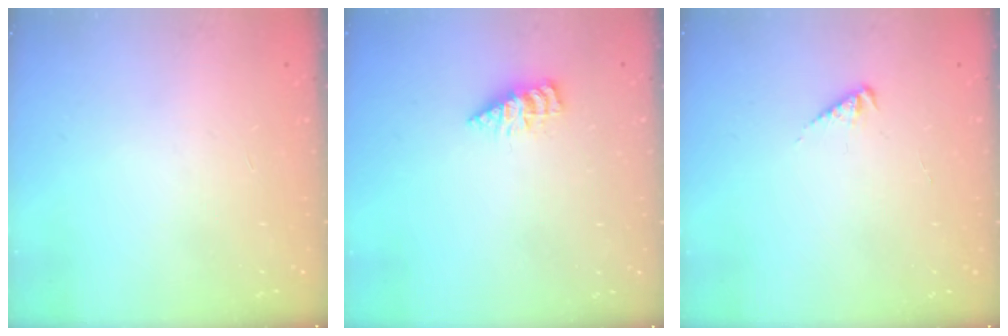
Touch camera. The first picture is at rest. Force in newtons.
{"total": 2.9, "press": 2.8, "slide": 0.4}
{"total": 2.6, "press": 2.6, "slide": 0.4}